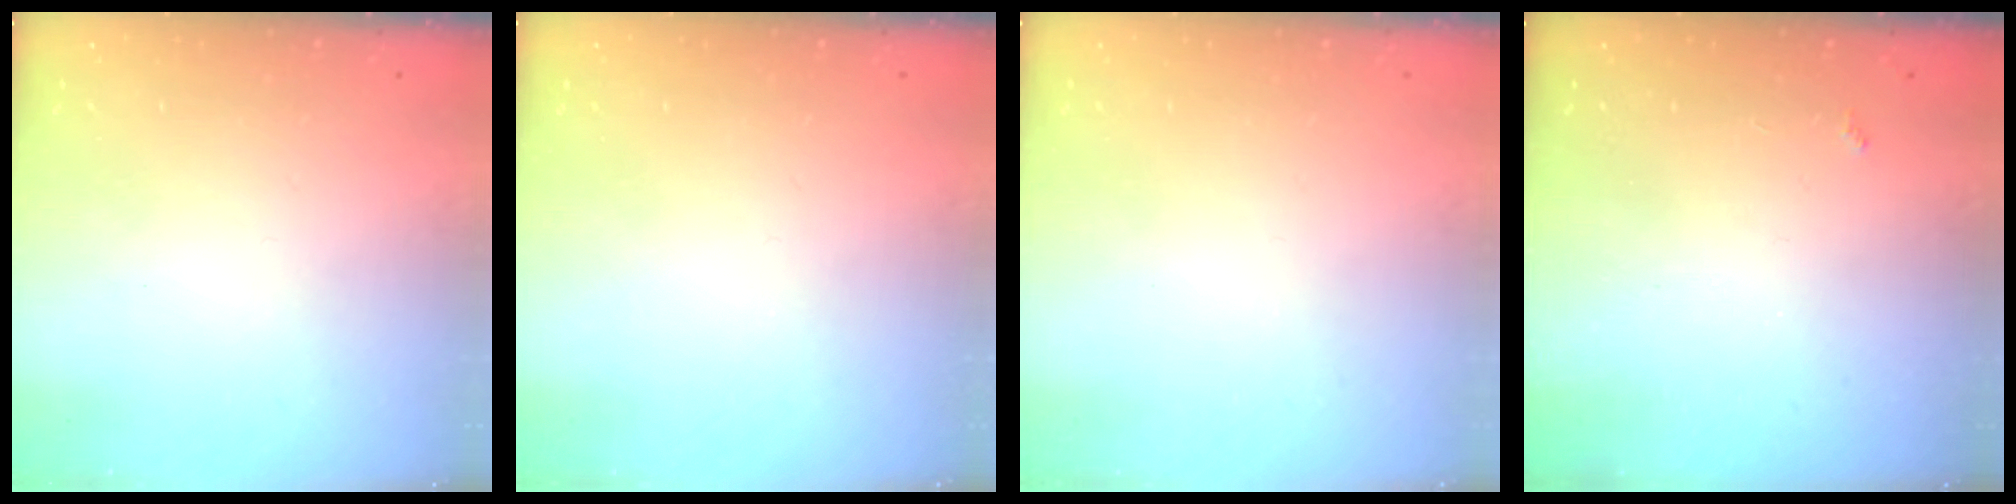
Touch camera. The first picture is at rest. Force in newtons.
{"total": 0.0}
{"total": 0.0}
{"total": 2.1, "press": 2.0, "slide": 0.4}